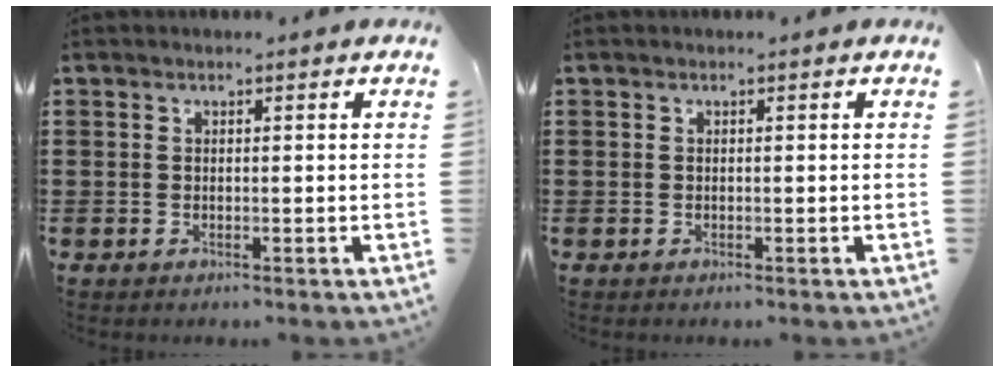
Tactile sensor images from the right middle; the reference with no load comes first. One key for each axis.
{"total": 0.0}